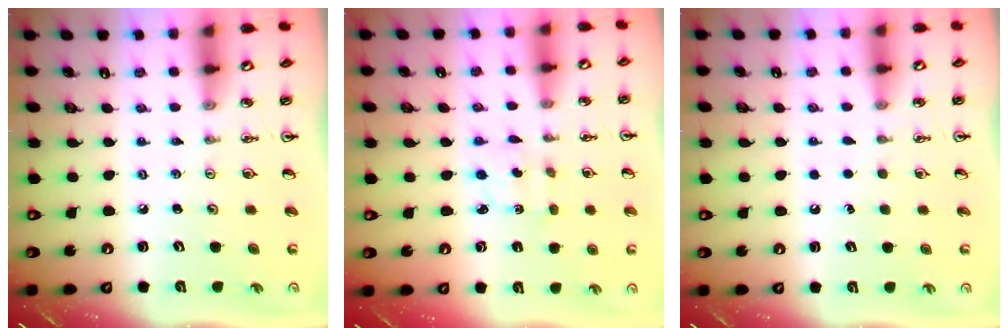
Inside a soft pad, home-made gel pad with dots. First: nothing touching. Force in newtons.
{"total": 2.1, "press": 2.0, "slide": 0.7}
{"total": 1.5, "press": 1.5, "slide": 0.1}